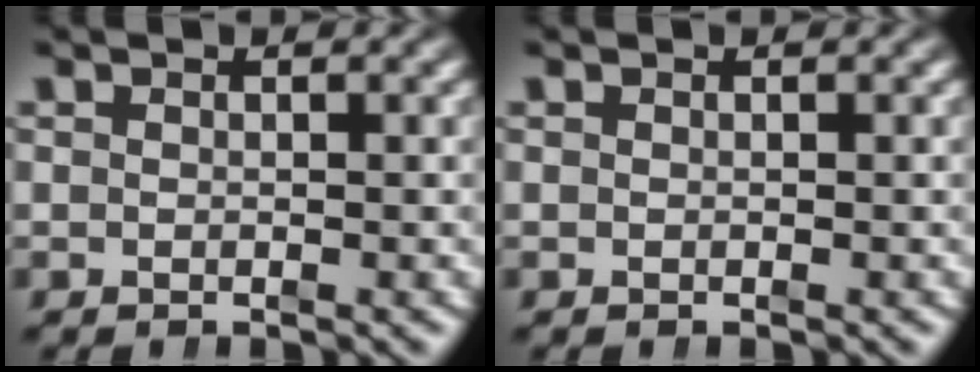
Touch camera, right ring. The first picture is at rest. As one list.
[{"total": 0.0}]